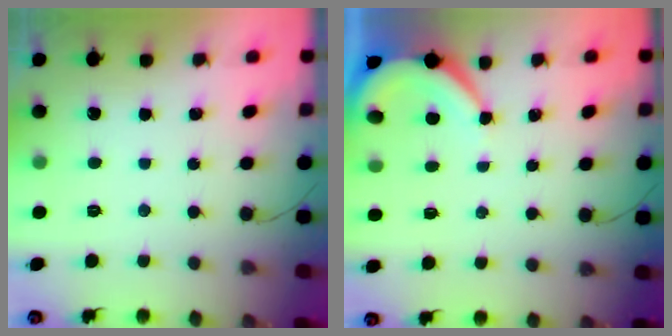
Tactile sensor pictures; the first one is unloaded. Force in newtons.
{"total": 5.5, "press": 5.5, "slide": 0.5}